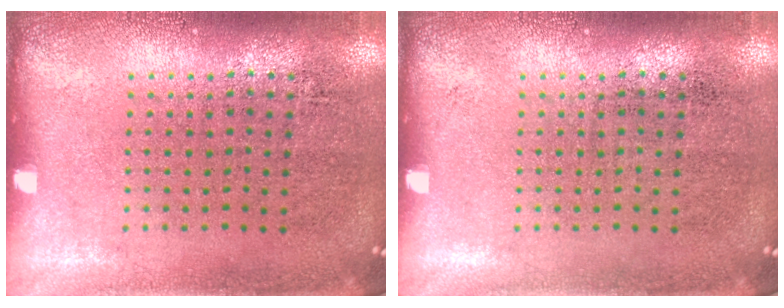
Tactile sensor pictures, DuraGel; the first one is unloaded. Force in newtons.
{"total": 0.0}